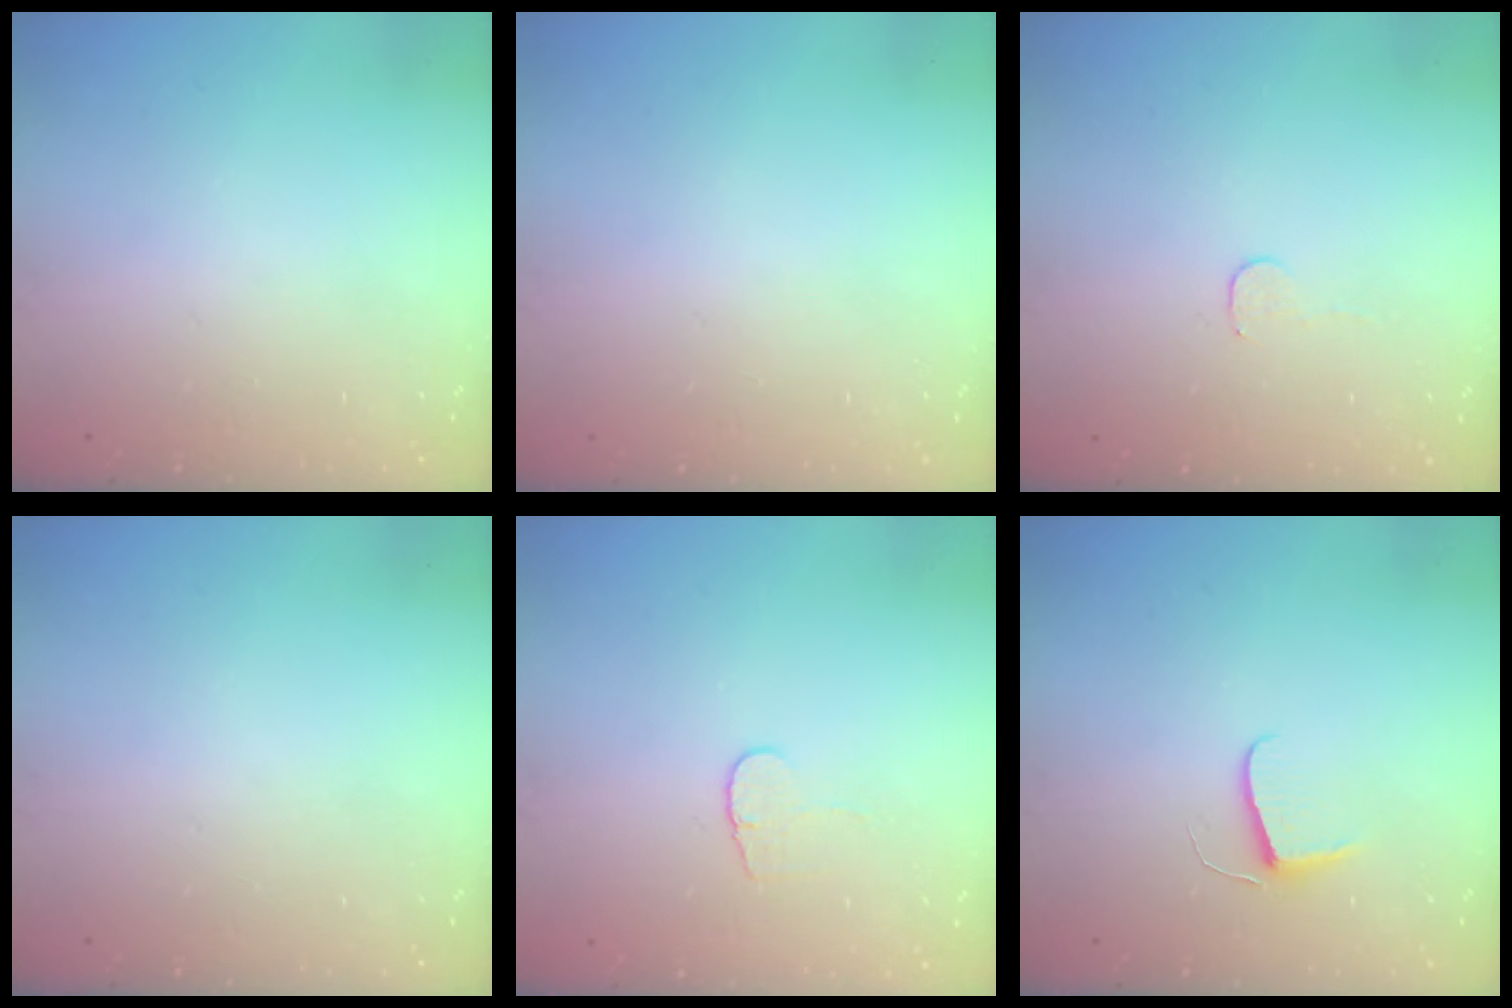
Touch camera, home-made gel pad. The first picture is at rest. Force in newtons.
{"total": 0.6, "press": 0.6, "slide": 0.2}
{"total": 2.8, "press": 2.8, "slide": 0.2}
{"total": 0.0}
{"total": 4.8, "press": 4.8, "slide": 0.4}
{"total": 5.9, "press": 5.8, "slide": 0.6}